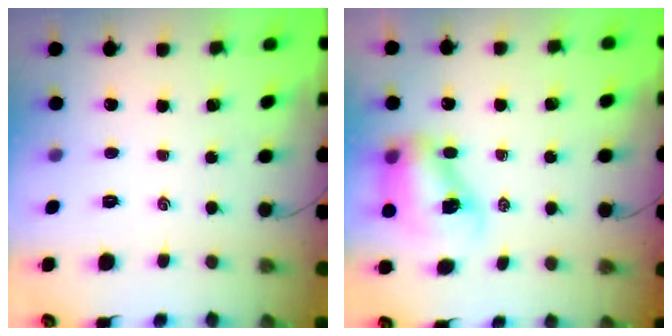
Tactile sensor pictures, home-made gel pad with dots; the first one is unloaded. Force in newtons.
{"total": 8.4, "press": 8.3, "slide": 1.7}